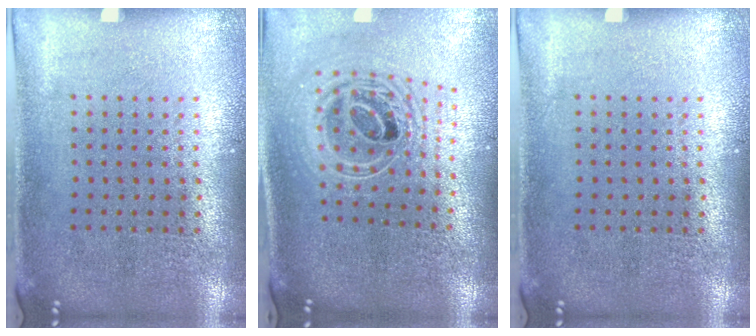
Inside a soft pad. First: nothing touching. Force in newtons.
{"total": 2.4, "press": 1.8, "slide": 1.6}
{"total": 0.0}